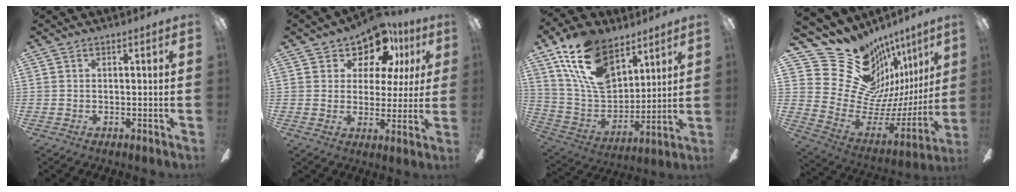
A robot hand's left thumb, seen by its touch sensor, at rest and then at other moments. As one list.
[{"total": 12.3, "force": [8.5, 6.9, 5.7], "torque": [-0.094, -0.047, 0.154]}, {"total": 19.5, "force": [12.0, 10.9, 10.8], "torque": [-0.215, -0.048, 0.225]}, {"total": 25.6, "force": [16.7, 15.8, 11.4], "torque": [-0.193, -0.129, 0.334]}]